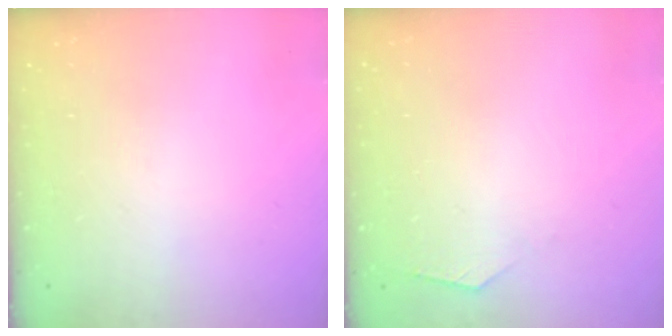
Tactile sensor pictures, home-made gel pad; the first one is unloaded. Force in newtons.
{"total": 1.1, "press": 1.1, "slide": 0.3}